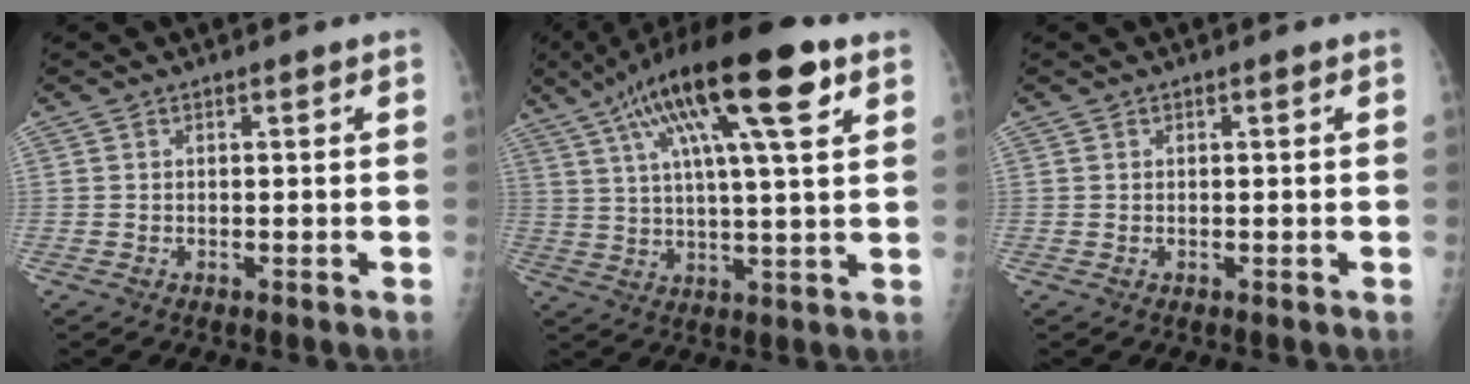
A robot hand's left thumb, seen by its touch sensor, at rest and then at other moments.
{"total": 20.7, "force": [10.0, 4.2, 17.6], "torque": [-0.299, 0.008, 0.165]}
{"total": 0.0}